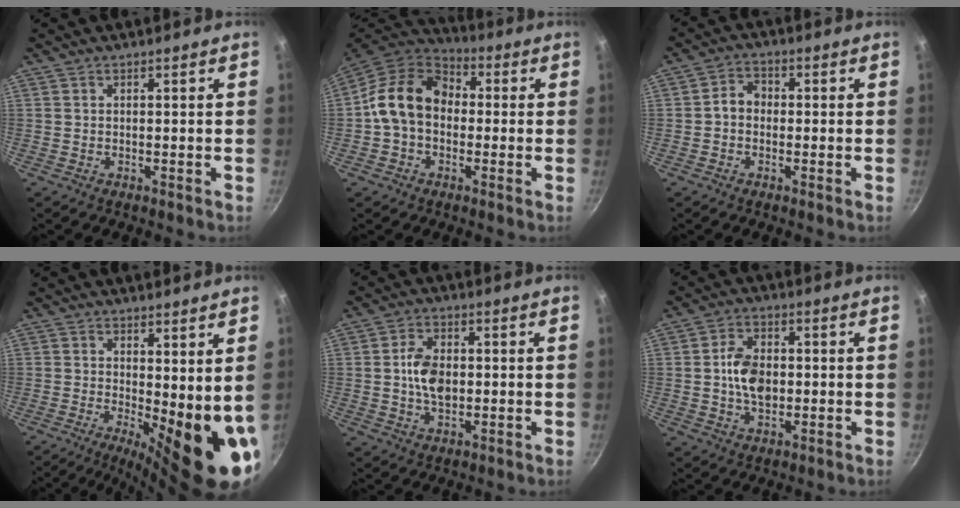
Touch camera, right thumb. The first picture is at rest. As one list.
[{"total": 13.9, "force": [-0.7, 10.6, 9.0], "torque": [-0.148, 0.037, -0.027]}, {"total": 4.1, "force": [-0.5, 3.3, 2.5], "torque": [-0.029, 0.018, -0.018]}, {"total": 16.1, "force": [-1.8, 5.4, 15.0], "torque": [-0.182, -0.028, -0.002]}, {"total": 7.4, "force": [0.1, 4.7, 5.7], "torque": [-0.095, 0.005, 0.001]}, {"total": 8.2, "force": [-0.1, 5.3, 6.2], "torque": [-0.098, 0.007, -0.003]}]